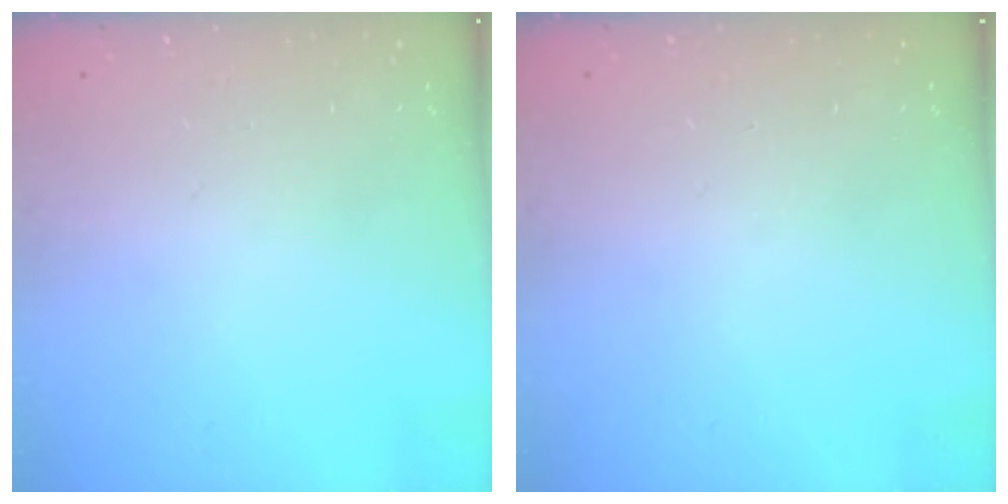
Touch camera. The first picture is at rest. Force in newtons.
{"total": 0.0}